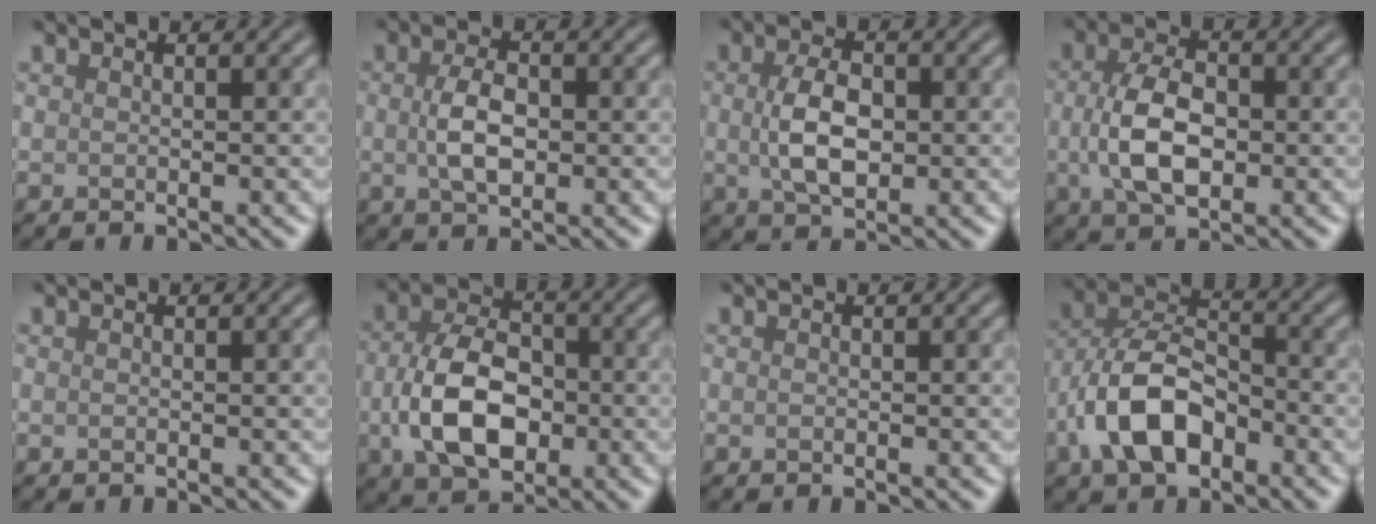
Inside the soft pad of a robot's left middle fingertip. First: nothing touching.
{"total": 3.8, "force": [0.0, 2.1, 3.1], "torque": [-0.069, -0.001, -0.001]}
{"total": 4.8, "force": [0.1, 2.7, 3.9], "torque": [-0.083, 0.001, 0.002]}
{"total": 5.9, "force": [-0.4, 3.4, 4.9], "torque": [-0.104, -0.003, -0.009]}
{"total": 0.0}
{"total": 7.9, "force": [-1.4, 5.0, 6.0], "torque": [-0.122, 0.000, -0.029]}
{"total": 0.0}
{"total": 7.9, "force": [-3.3, 4.4, 5.7], "torque": [-0.110, 0.009, -0.066]}